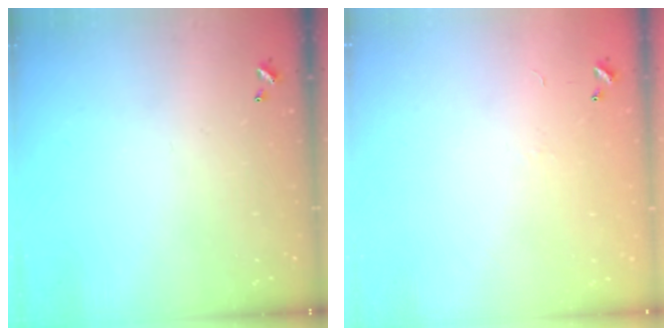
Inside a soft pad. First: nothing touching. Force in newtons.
{"total": 6.9, "press": 6.9, "slide": 0.9}